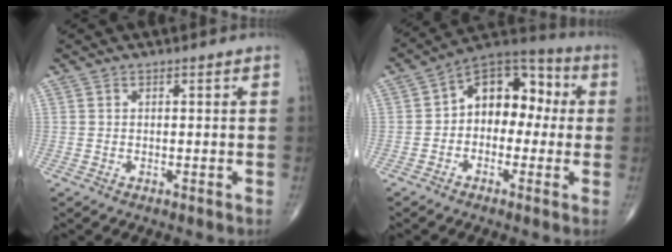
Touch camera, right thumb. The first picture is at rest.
{"total": 12.4, "force": [0.6, 8.6, 8.9], "torque": [-0.087, 0.043, -0.011]}